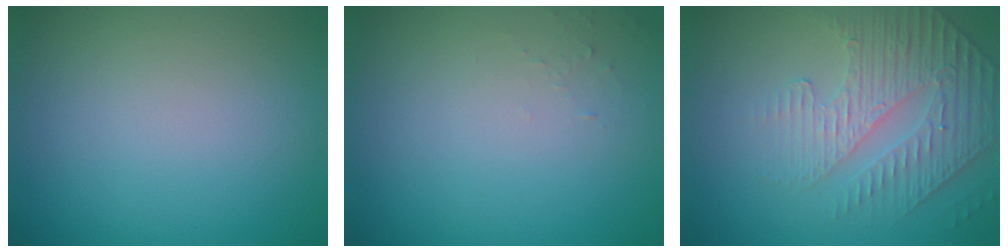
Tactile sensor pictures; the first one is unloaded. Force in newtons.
{"total": 0.6, "press": 0.6, "slide": 0.1}
{"total": 4.5, "press": 3.5, "slide": 2.9}